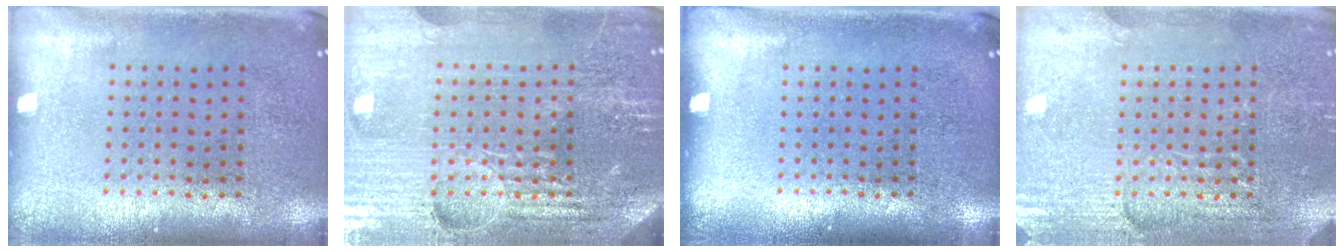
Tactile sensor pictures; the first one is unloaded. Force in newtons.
{"total": 5.3, "press": 4.9, "slide": 2.1}
{"total": 0.0}
{"total": 2.9, "press": 2.9, "slide": 0.3}